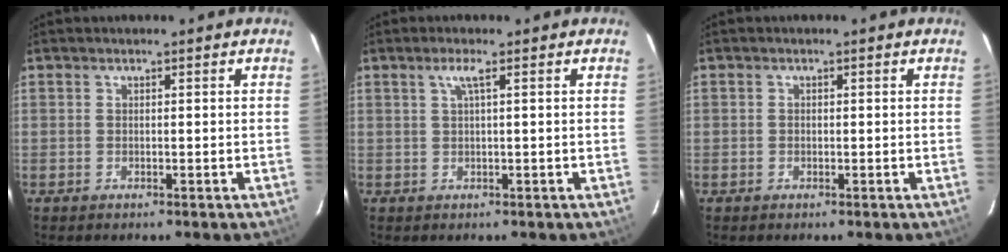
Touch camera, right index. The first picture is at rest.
{"total": 1.8, "force": [0.6, -0.3, 1.7], "torque": [-0.030, 0.002, 0.011]}
{"total": 0.5, "force": [-0.2, 0.5, 0.1], "torque": [0.001, 0.002, -0.003]}